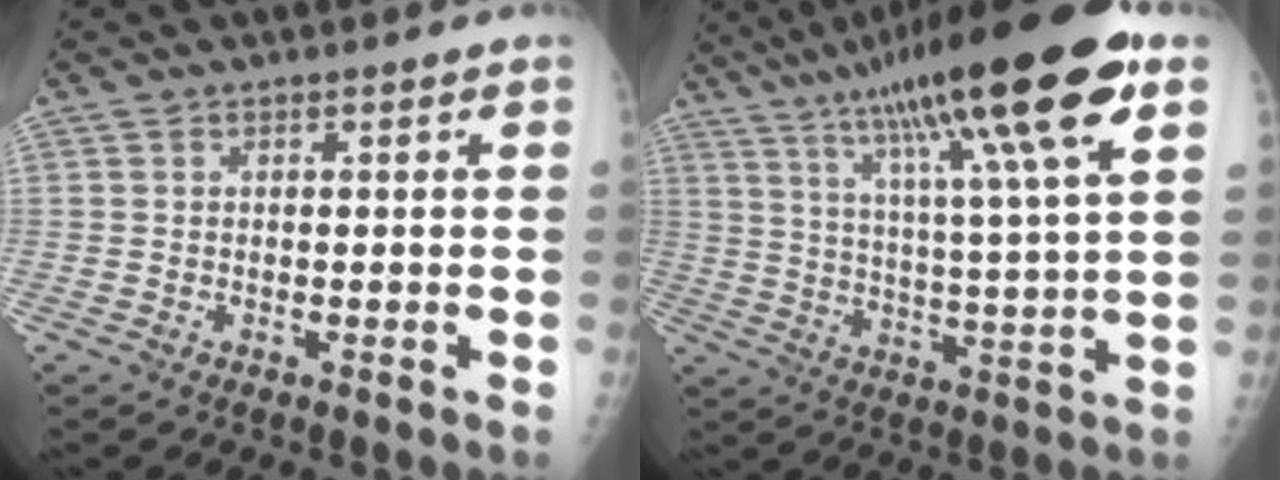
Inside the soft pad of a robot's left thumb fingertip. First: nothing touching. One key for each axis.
{"total": 23.4, "fx": 12.4, "fy": 2.6, "fz": 19.6, "tx": -0.321, "ty": -0.018, "tz": 0.197}